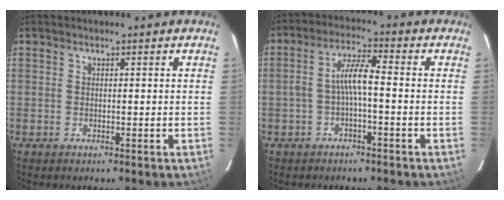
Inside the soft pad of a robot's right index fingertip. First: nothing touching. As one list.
[{"total": 5.1, "force": [-1.4, 0.9, 4.9], "torque": [-0.103, 0.015, -0.025]}]